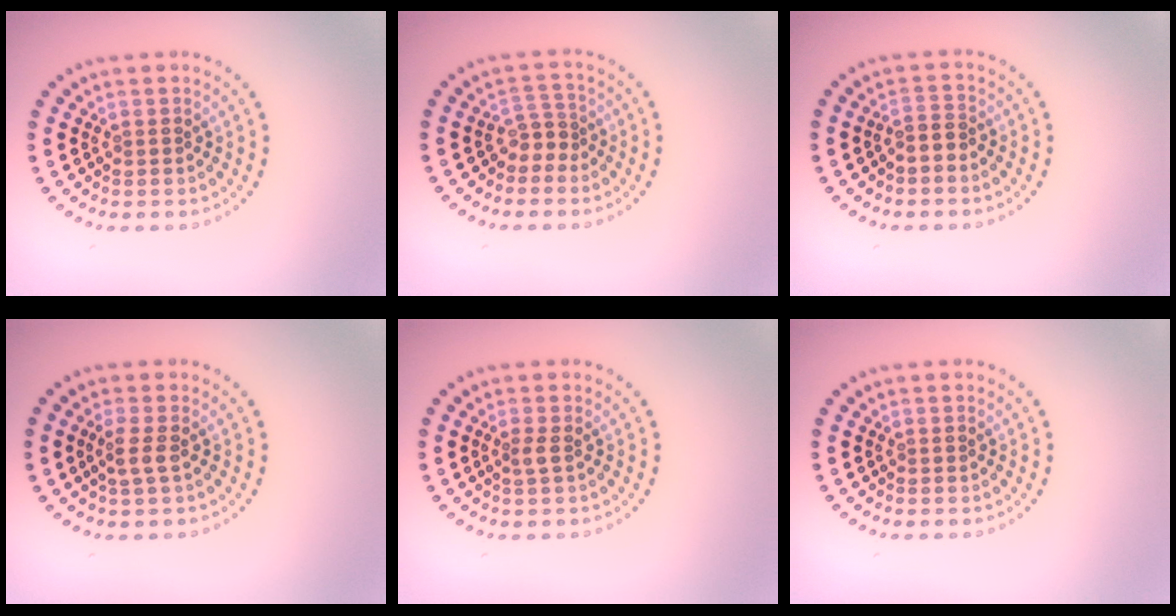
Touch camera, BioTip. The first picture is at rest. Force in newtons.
{"total": 1.9, "press": 1.2, "slide": 1.4}
{"total": 1.7, "press": 1.3, "slide": 1.1}
{"total": 1.5, "press": 1.3, "slide": 0.6}
{"total": 0.9, "press": 0.7, "slide": 0.6}
{"total": 0.0}